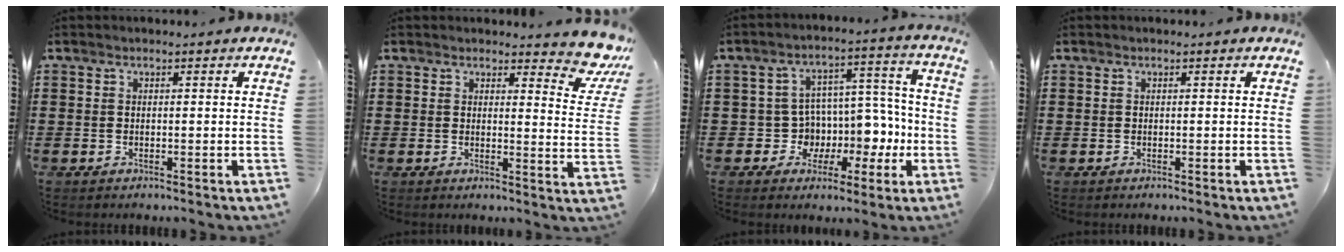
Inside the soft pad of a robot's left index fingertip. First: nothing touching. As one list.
[{"total": 5.1, "force": [4.5, 0.8, 2.3], "torque": [-0.029, -0.028, 0.074]}, {"total": 8.4, "force": [-0.8, 7.5, 3.7], "torque": [-0.072, -0.001, -0.003]}, {"total": 0.0}]